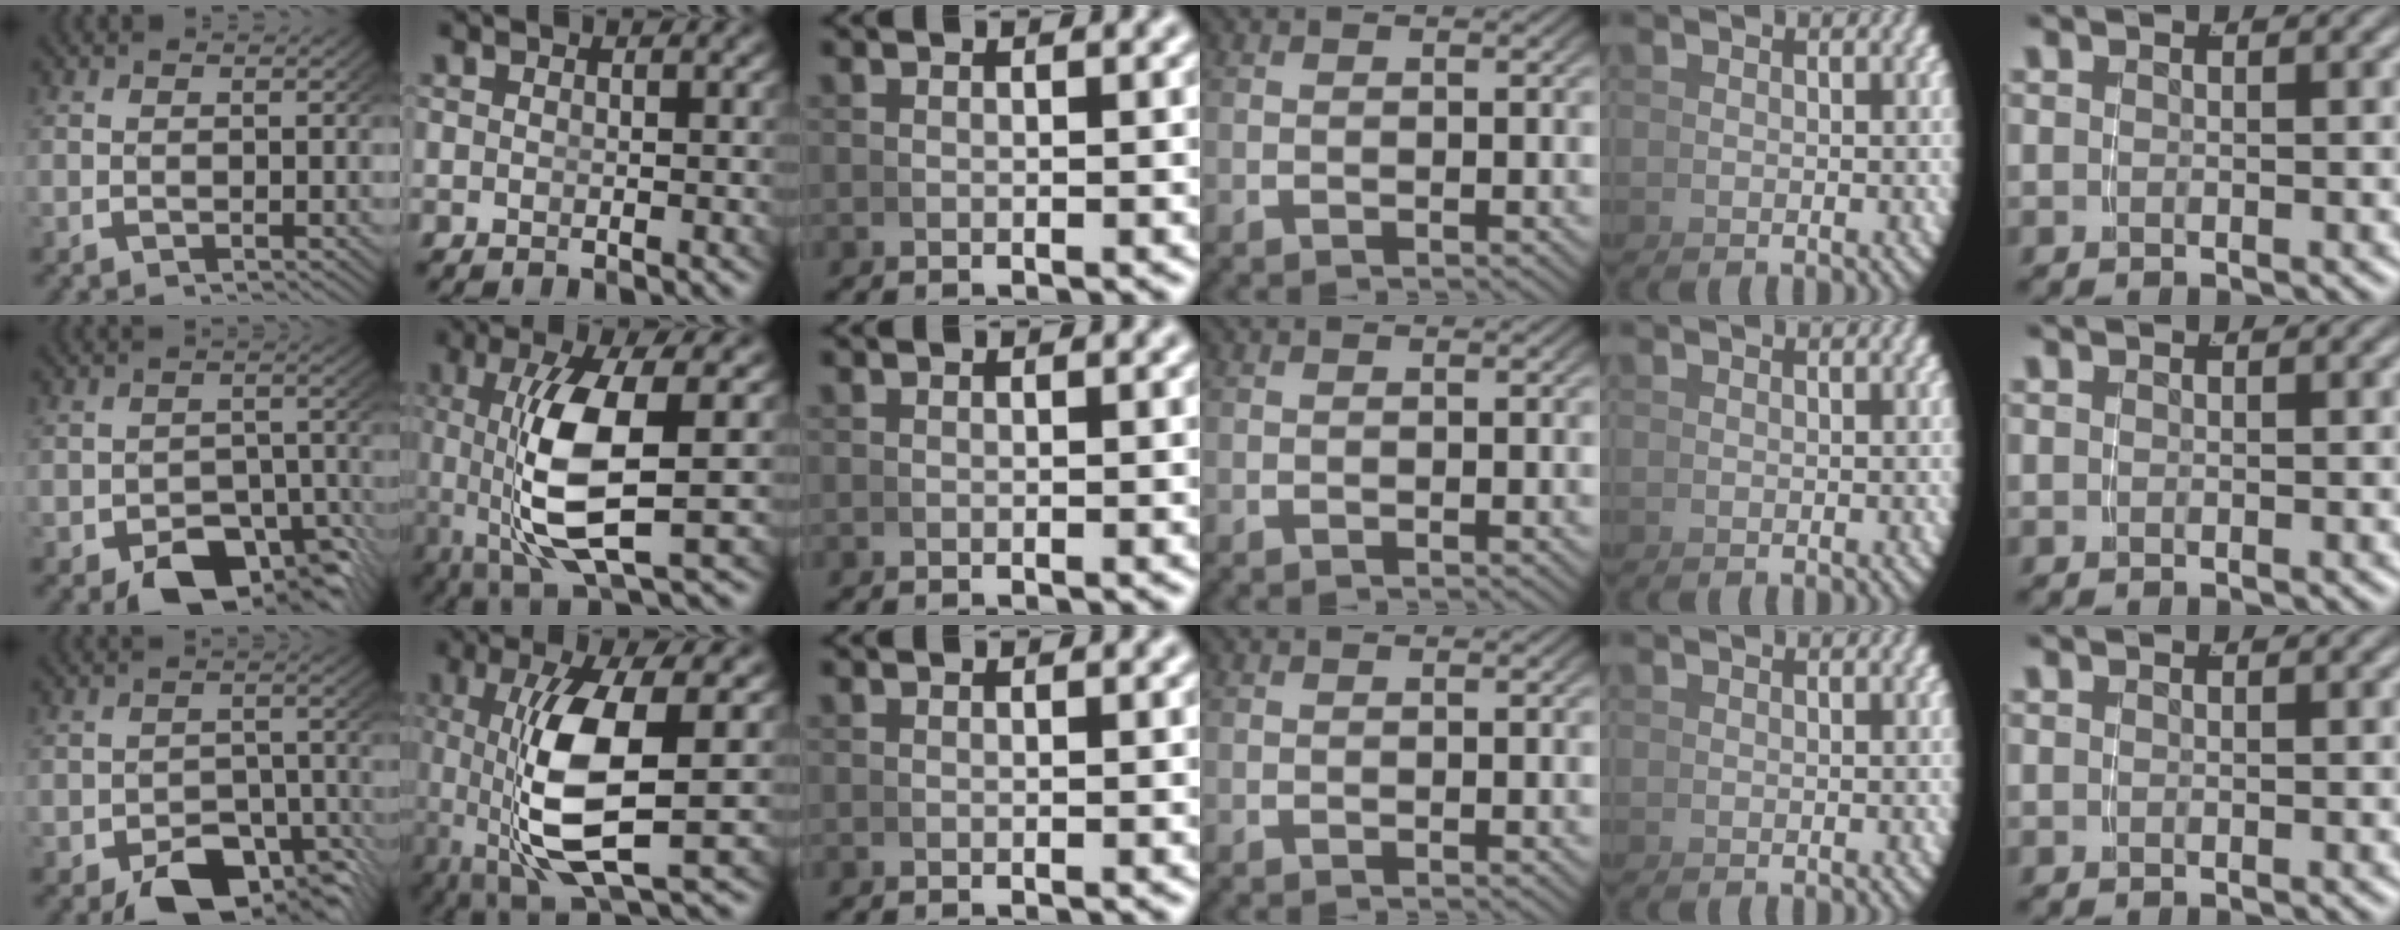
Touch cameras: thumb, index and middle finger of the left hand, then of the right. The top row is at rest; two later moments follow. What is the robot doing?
{"motion": "grasp_and_lifting", "object": "pen"}